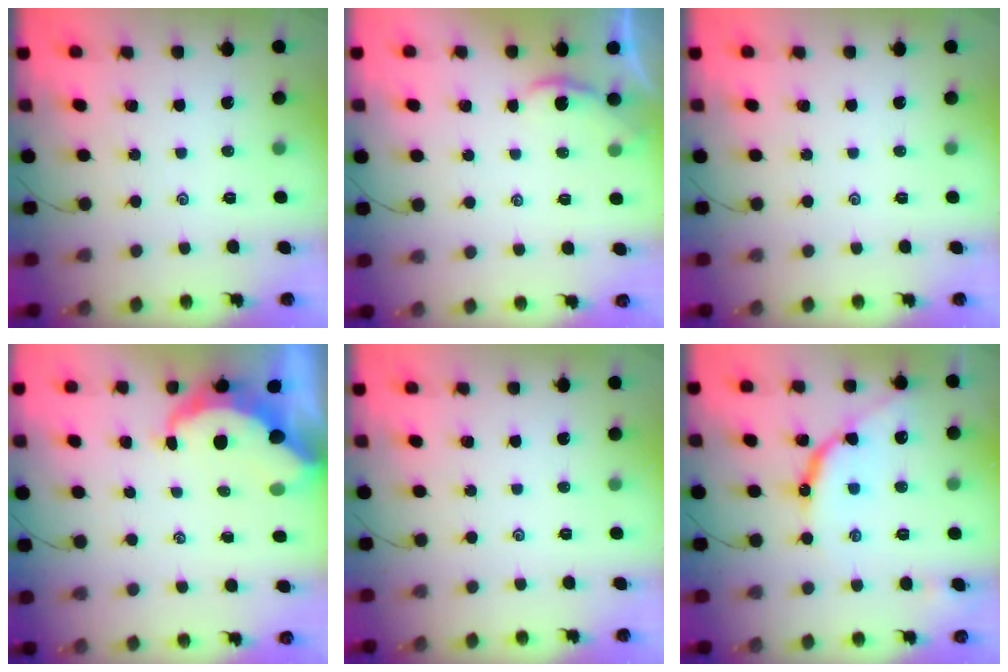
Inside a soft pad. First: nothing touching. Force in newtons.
{"total": 0.9, "press": 0.9, "slide": 0.1}
{"total": 0.0}
{"total": 8.3, "press": 8.2, "slide": 1.3}
{"total": 0.0}
{"total": 9.7, "press": 9.6, "slide": 1.1}